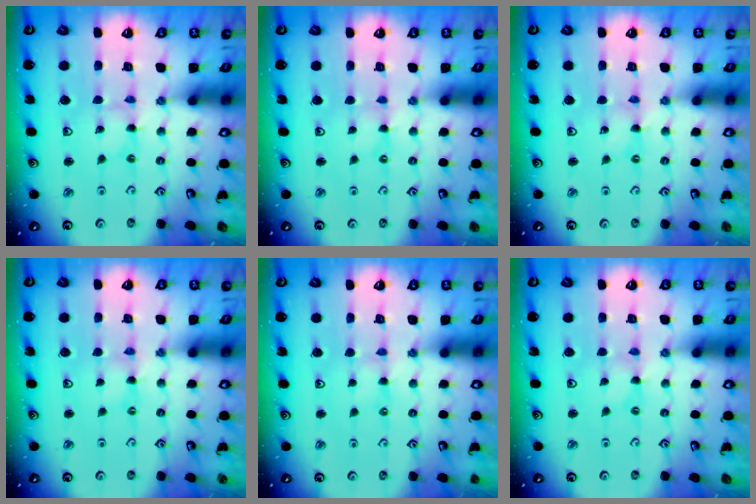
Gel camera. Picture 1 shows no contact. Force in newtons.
{"total": 0.0}
{"total": 0.0}
{"total": 0.0}
{"total": 2.3, "press": 2.3, "slide": 0.5}
{"total": 0.0}